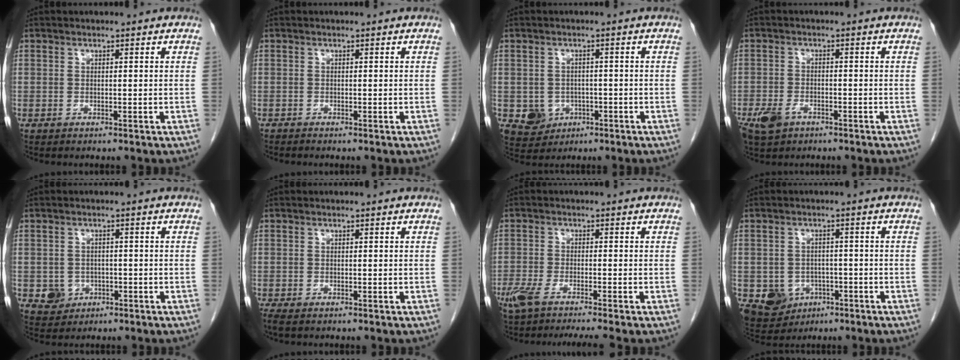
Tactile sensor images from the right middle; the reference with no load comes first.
{"total": 0.0}
{"total": 4.3, "force": [-1.3, 4.0, 1.1], "torque": [-0.012, 0.005, -0.011]}
{"total": 4.5, "force": [-2.7, 2.6, 2.6], "torque": [-0.055, -0.004, -0.045]}
{"total": 3.3, "force": [-1.0, 3.0, 0.8], "torque": [-0.007, 0.006, -0.008]}
{"total": 1.4, "force": [-1.1, 0.2, 0.9], "torque": [-0.016, -0.005, -0.015]}
{"total": 7.5, "force": [-5.9, 0.1, 4.8], "torque": [-0.082, -0.013, -0.099]}
{"total": 6.4, "force": [-2.6, 5.4, 2.1], "torque": [-0.041, 0.005, -0.029]}